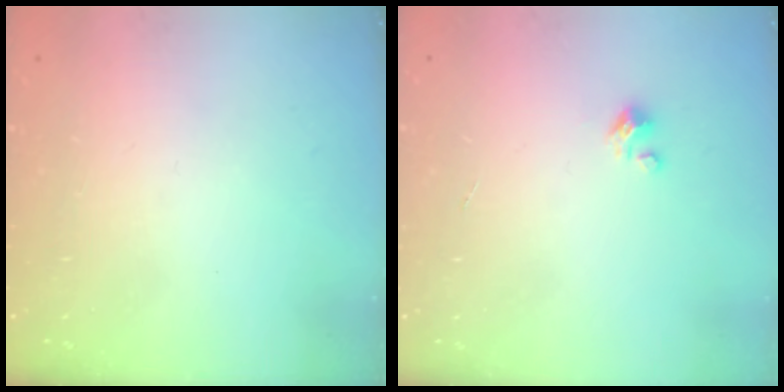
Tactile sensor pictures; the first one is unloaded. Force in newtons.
{"total": 1.5, "press": 1.5, "slide": 0.1}